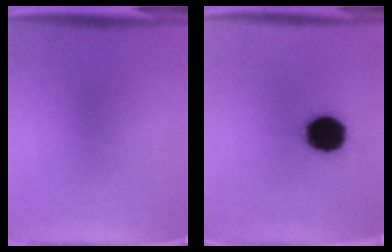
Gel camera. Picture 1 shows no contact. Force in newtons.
{"total": 16.3}